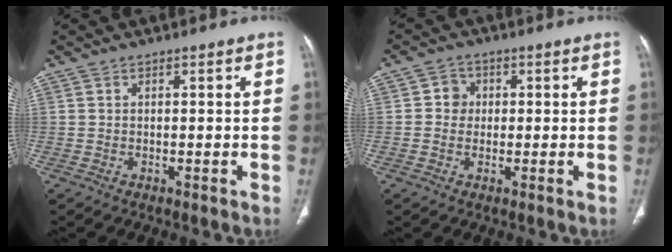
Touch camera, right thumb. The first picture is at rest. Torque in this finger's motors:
{"motor_torque": [-0.32, 0.13, -0.49, -0.17, -0.04]}